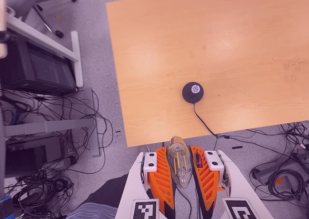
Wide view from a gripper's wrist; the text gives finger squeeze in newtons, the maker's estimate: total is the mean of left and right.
{"total": 20.6, "left": 23.4, "right": 17.9}